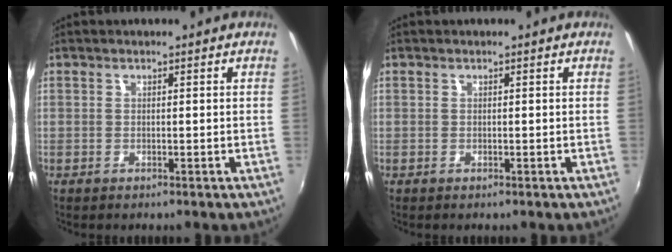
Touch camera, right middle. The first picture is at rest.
{"total": 0.0}